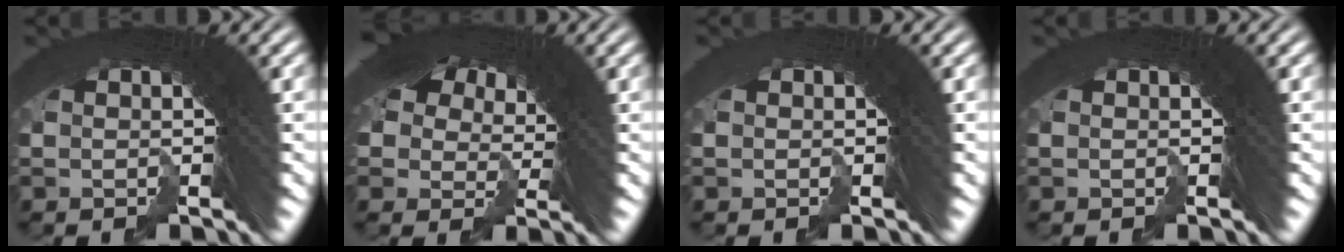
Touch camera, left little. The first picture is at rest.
{"total": 6.6, "force": [0.6, 5.8, 2.9], "torque": [-0.069, -0.017, 0.016]}
{"total": 0.7, "force": [-0.4, 0.5, -0.3], "torque": [0.007, -0.003, -0.008]}
{"total": 0.0}